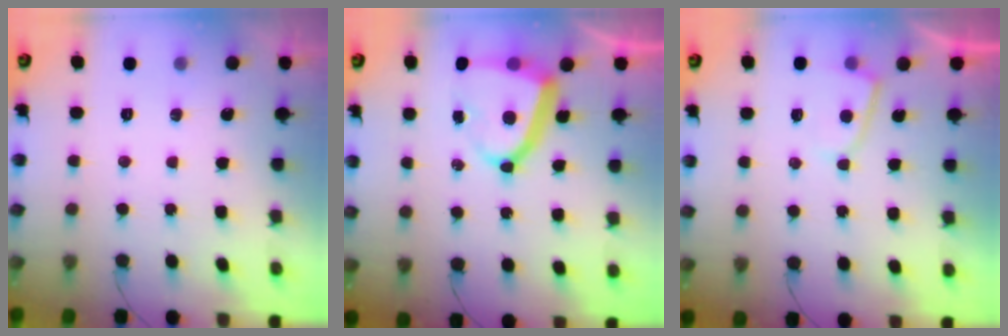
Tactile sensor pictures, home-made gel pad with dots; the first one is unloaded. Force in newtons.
{"total": 12.1, "press": 12.0, "slide": 1.5}
{"total": 3.0, "press": 2.9, "slide": 0.3}